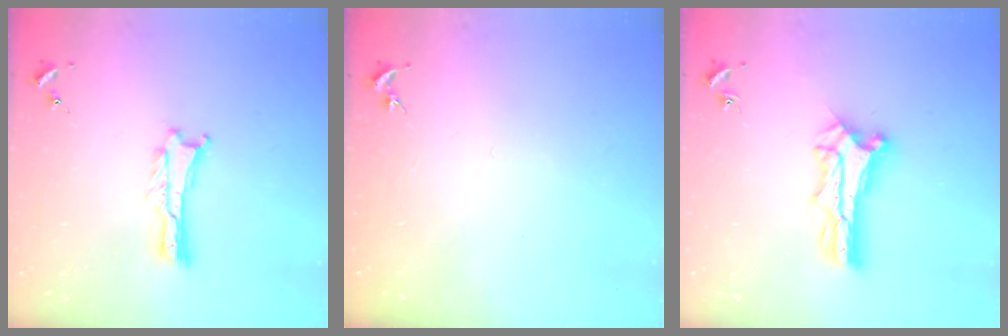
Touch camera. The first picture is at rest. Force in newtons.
{"total": 0.0}
{"total": 2.7, "press": 2.7, "slide": 0.3}